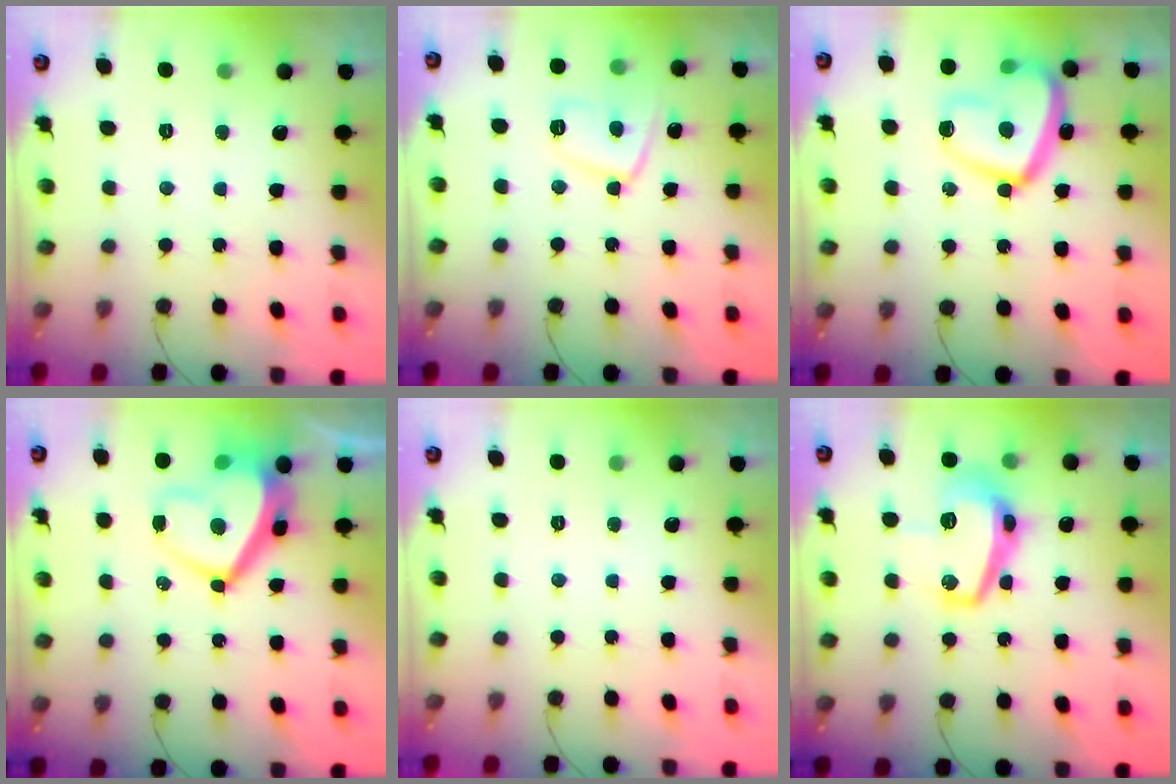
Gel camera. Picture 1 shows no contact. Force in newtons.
{"total": 10.6, "press": 10.5, "slide": 0.7}
{"total": 18.7, "press": 18.6, "slide": 1.6}
{"total": 12.6, "press": 12.6, "slide": 1.5}
{"total": 0.0}
{"total": 16.0, "press": 16.0, "slide": 0.4}